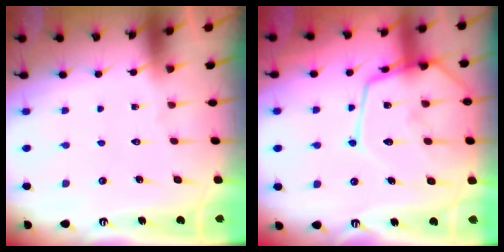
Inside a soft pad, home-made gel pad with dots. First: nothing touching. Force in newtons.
{"total": 18.2, "press": 18.2, "slide": 1.6}